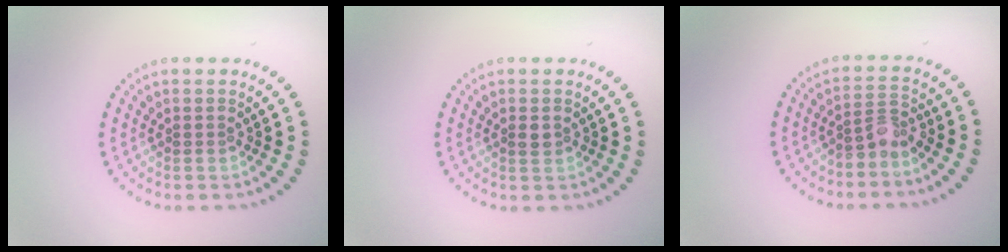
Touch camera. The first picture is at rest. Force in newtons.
{"total": 0.9, "press": 0.9, "slide": 0.2}
{"total": 2.0, "press": 1.5, "slide": 1.3}